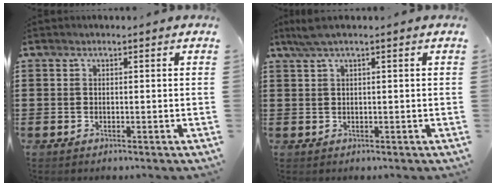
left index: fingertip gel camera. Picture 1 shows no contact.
{"total": 1.7, "force": [0.7, -0.1, 1.6], "torque": [-0.030, -0.001, 0.012]}